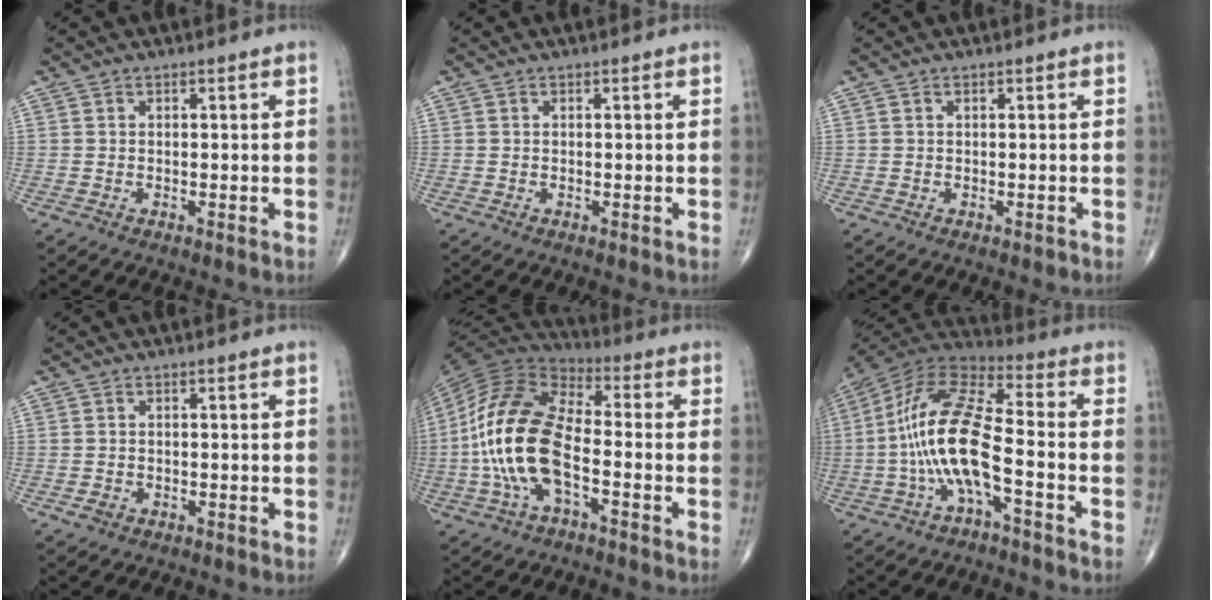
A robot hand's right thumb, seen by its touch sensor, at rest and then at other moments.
{"total": 0.0}
{"total": 0.5, "force": [-0.1, 0.3, 0.4], "torque": [-0.006, -0.001, -0.001]}
{"total": 1.4, "force": [-0.6, 1.2, 0.6], "torque": [-0.007, 0.005, -0.008]}
{"total": 17.9, "force": [-3.7, 8.5, 15.3], "torque": [-0.312, 0.032, -0.076]}
{"total": 15.8, "force": [-3.8, 5.0, 14.5], "torque": [-0.301, 0.048, -0.076]}